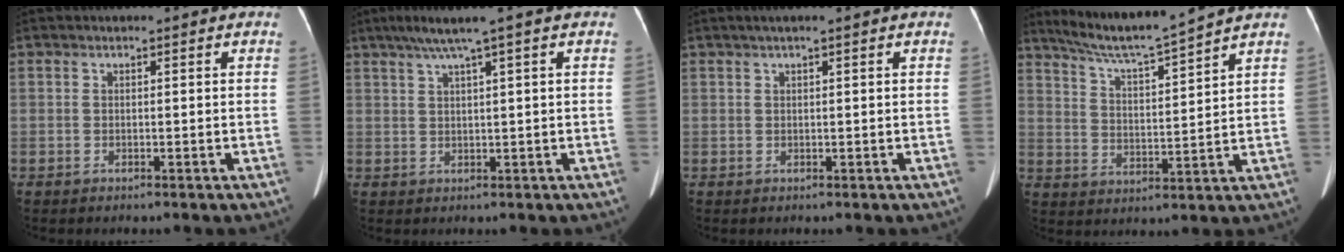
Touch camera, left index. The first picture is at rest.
{"total": 4.7, "force": [2.8, -0.8, 3.7], "torque": [-0.077, 0.017, 0.056]}
{"total": 1.6, "force": [1.0, -0.2, 1.3], "torque": [-0.029, 0.015, 0.020]}
{"total": 10.4, "force": [9.4, -1.7, 4.1], "torque": [-0.074, 0.000, 0.167]}